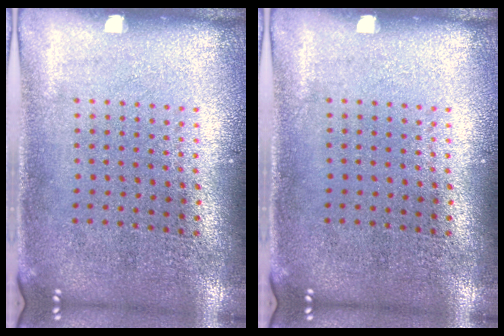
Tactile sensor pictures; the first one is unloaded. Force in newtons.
{"total": 0.0}